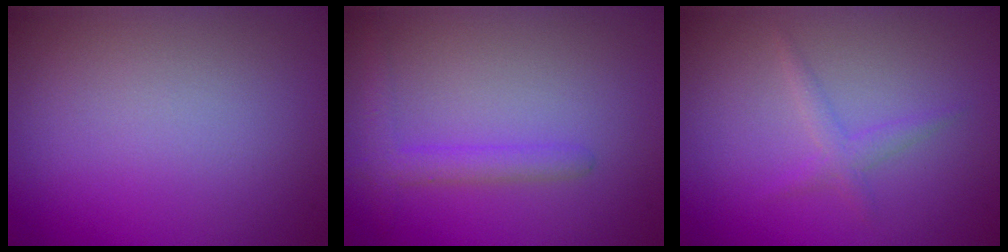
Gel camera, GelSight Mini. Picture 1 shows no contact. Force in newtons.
{"total": 2.0, "press": 2.0, "slide": 0.2}
{"total": 1.4, "press": 1.4, "slide": 0.0}